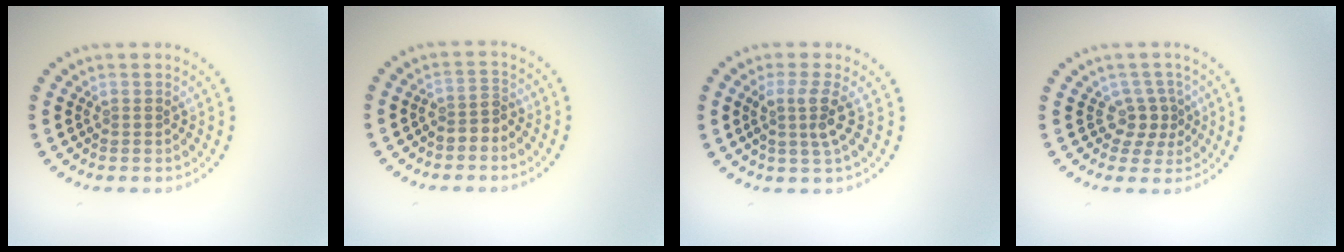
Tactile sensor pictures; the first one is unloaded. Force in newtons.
{"total": 1.6, "press": 1.3, "slide": 1.0}
{"total": 2.7, "press": 2.0, "slide": 1.8}
{"total": 2.4, "press": 1.7, "slide": 1.7}